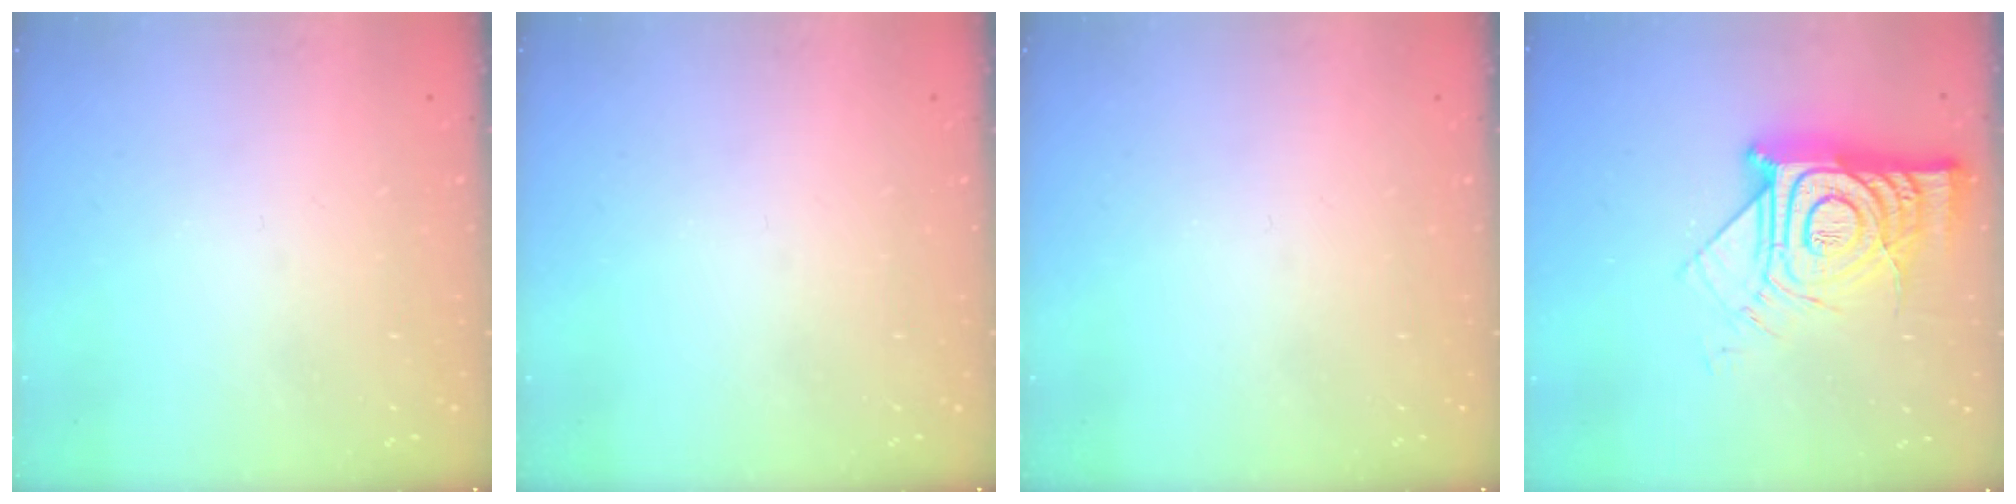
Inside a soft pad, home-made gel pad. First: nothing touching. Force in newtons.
{"total": 0.0}
{"total": 0.0}
{"total": 17.1, "press": 17.0, "slide": 1.5}